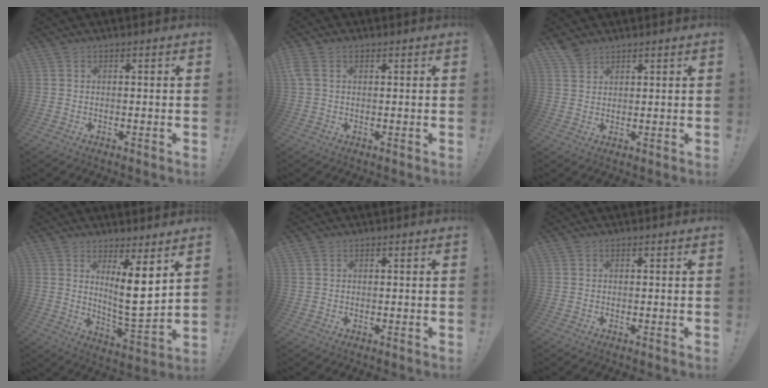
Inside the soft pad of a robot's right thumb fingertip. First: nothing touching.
{"total": 2.9, "force": [1.1, 1.7, 2.1], "torque": [-0.046, 0.006, 0.023]}
{"total": 3.7, "force": [3.2, 1.7, 0.9], "torque": [-0.016, -0.017, 0.062]}
{"total": 10.9, "force": [5.0, 1.9, 9.5], "torque": [-0.140, -0.048, 0.085]}
{"total": 0.8, "force": [0.5, 0.5, 0.3], "torque": [-0.010, 0.002, 0.010]}
{"total": 0.0}